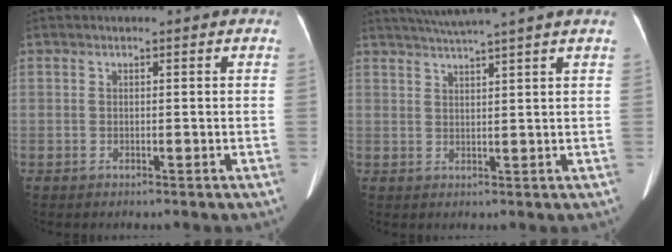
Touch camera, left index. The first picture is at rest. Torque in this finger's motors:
{"motor_torque": [0.31, -0.14, 0.03, 0.03]}